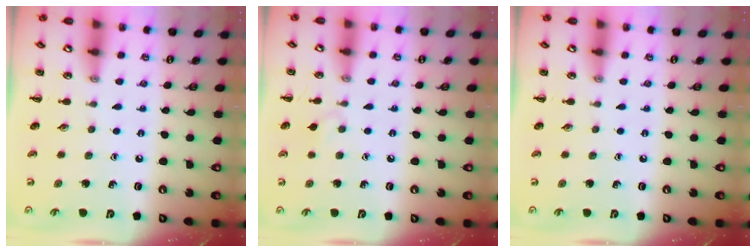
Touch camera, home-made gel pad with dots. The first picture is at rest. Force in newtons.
{"total": 3.7, "press": 3.4, "slide": 1.4}
{"total": 0.0}